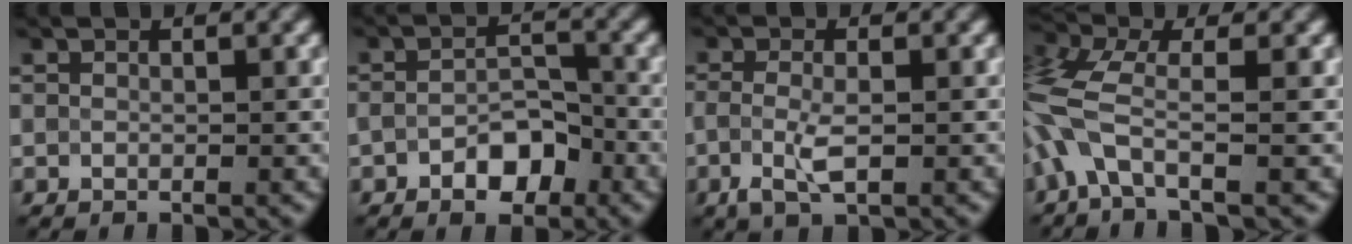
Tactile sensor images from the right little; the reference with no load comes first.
{"total": 3.5, "force": [-1.8, 1.9, 2.4], "torque": [-0.039, 0.002, -0.028]}
{"total": 2.5, "force": [-0.7, 0.8, 2.3], "torque": [-0.056, -0.010, -0.012]}
{"total": 5.4, "force": [-2.0, 1.9, 4.7], "torque": [-0.124, 0.004, -0.054]}